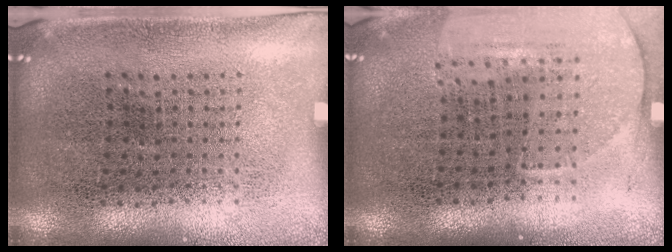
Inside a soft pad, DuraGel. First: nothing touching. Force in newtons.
{"total": 1.4, "press": 1.3, "slide": 0.4}